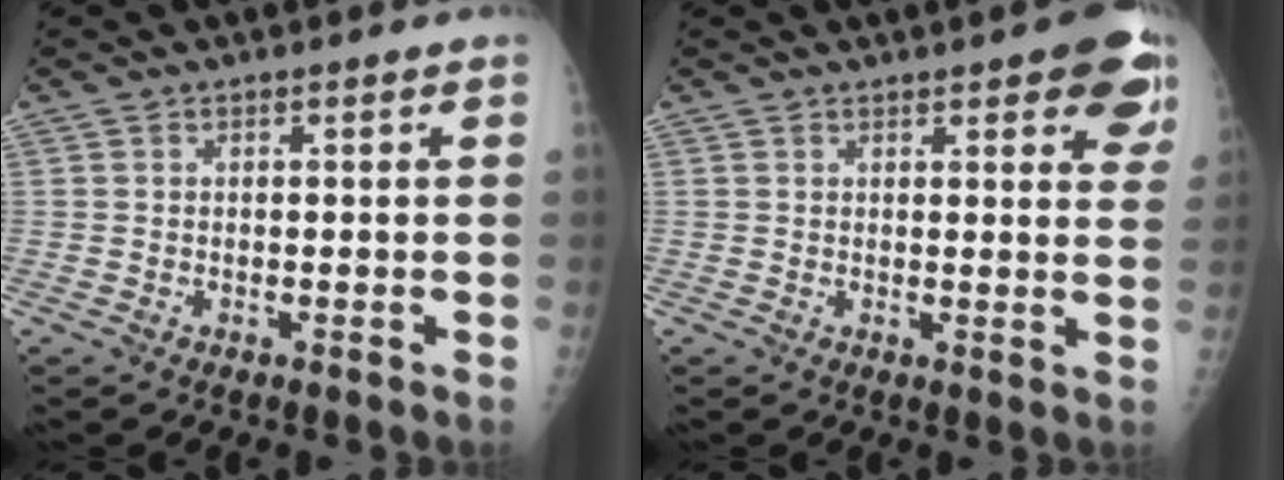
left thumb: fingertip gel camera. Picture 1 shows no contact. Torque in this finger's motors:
{"motor_torque": [1.03, 1.04, 0.53, -0.69, 0.04]}